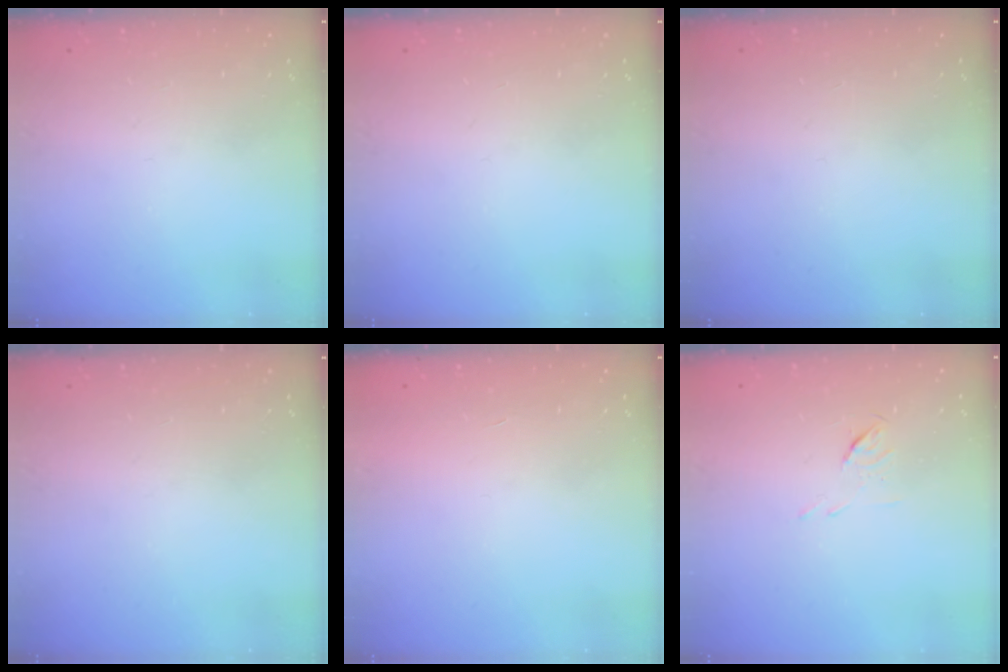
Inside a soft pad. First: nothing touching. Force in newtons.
{"total": 0.0}
{"total": 0.0}
{"total": 0.0}
{"total": 1.7, "press": 1.7, "slide": 0.1}
{"total": 4.1, "press": 3.9, "slide": 1.2}